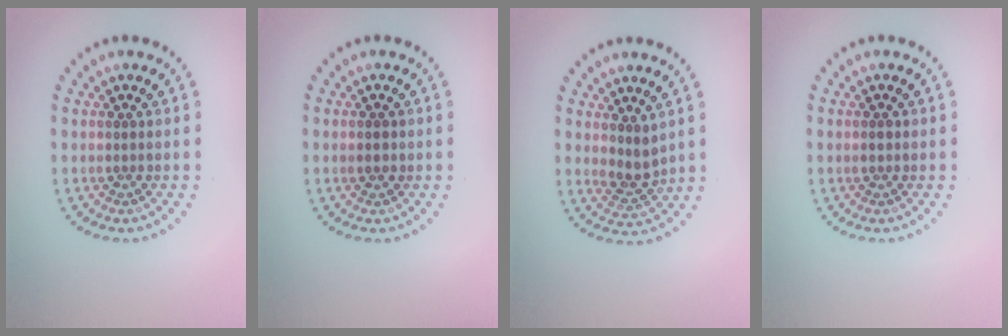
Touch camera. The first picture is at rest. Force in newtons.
{"total": 1.3, "press": 1.3, "slide": 0.1}
{"total": 2.4, "press": 2.0, "slide": 1.4}
{"total": 0.8, "press": 0.8, "slide": 0.1}